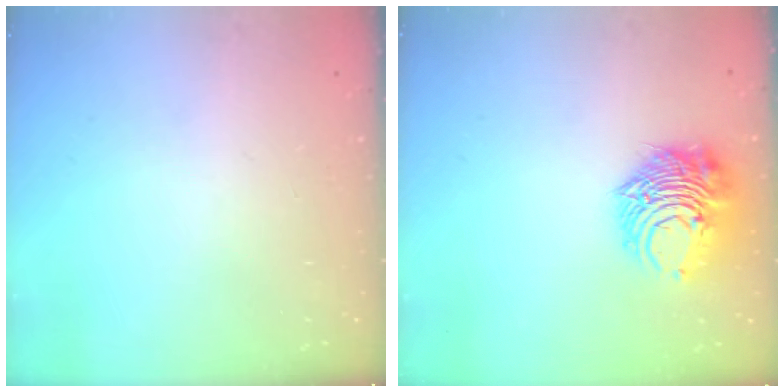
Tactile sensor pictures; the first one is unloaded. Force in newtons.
{"total": 11.5, "press": 11.4, "slide": 0.8}